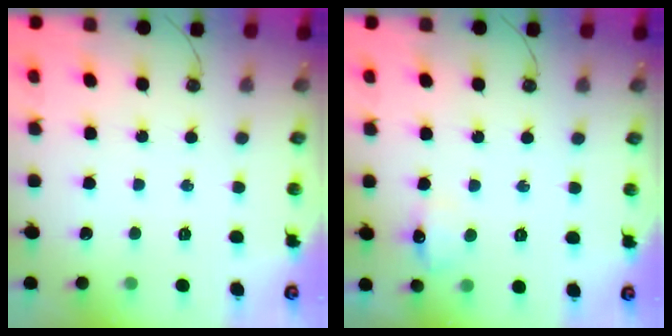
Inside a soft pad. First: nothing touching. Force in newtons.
{"total": 6.8, "press": 6.7, "slide": 0.9}